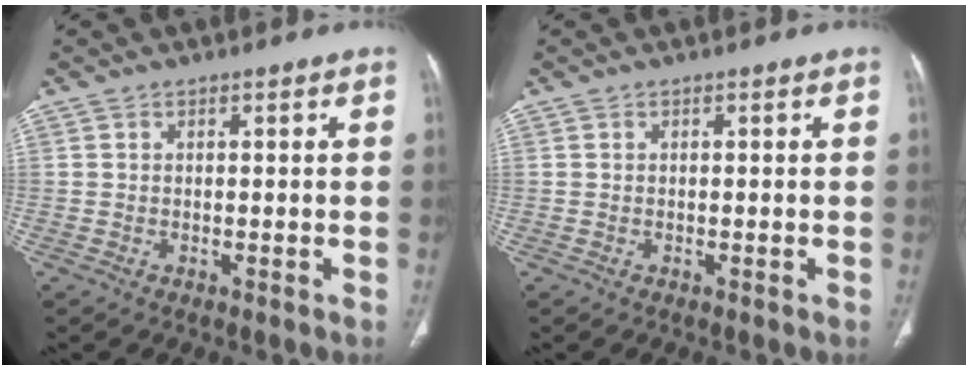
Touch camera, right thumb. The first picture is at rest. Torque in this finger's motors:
{"motor_torque": [0.01, 0.00, -0.20, -0.12, 0.02]}